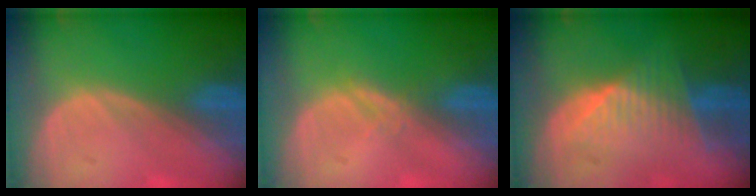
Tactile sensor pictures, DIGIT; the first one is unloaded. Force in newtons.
{"total": 1.3, "press": 1.3, "slide": 0.1}
{"total": 7.9, "press": 7.0, "slide": 3.6}